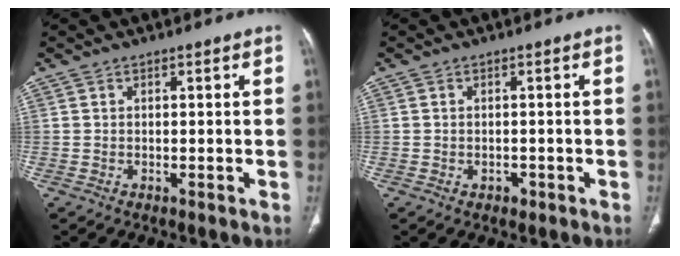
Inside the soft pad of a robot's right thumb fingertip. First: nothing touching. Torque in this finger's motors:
{"motor_torque": [-0.53, -0.18, -0.59, 0.15, -0.08]}